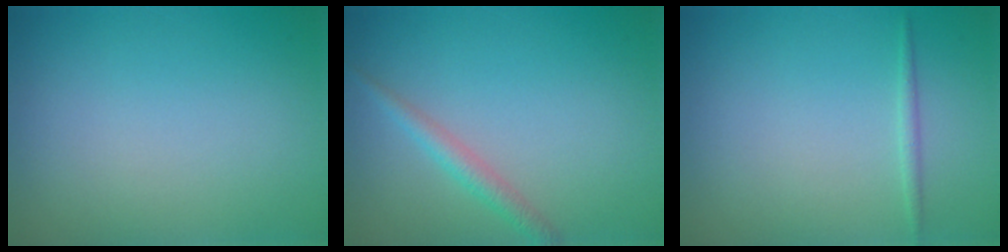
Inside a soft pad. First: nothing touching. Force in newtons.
{"total": 1.8, "press": 1.8, "slide": 0.0}
{"total": 0.7, "press": 0.7, "slide": 0.0}